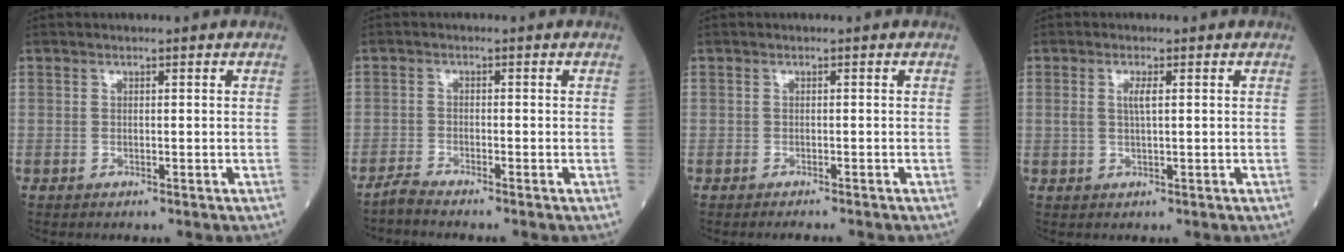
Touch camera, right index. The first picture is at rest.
{"total": 2.1, "force": [-2.0, -0.5, 0.4], "torque": [-0.015, -0.008, -0.044]}
{"total": 2.5, "force": [-2.3, 0.1, 1.0], "torque": [-0.013, -0.004, -0.030]}
{"total": 2.0, "force": [0.5, 0.3, 1.9], "torque": [-0.042, 0.001, 0.008]}